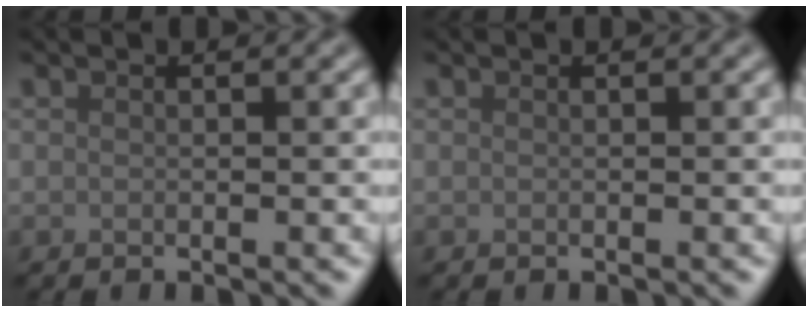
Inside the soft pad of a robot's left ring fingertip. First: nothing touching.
{"total": 0.0}